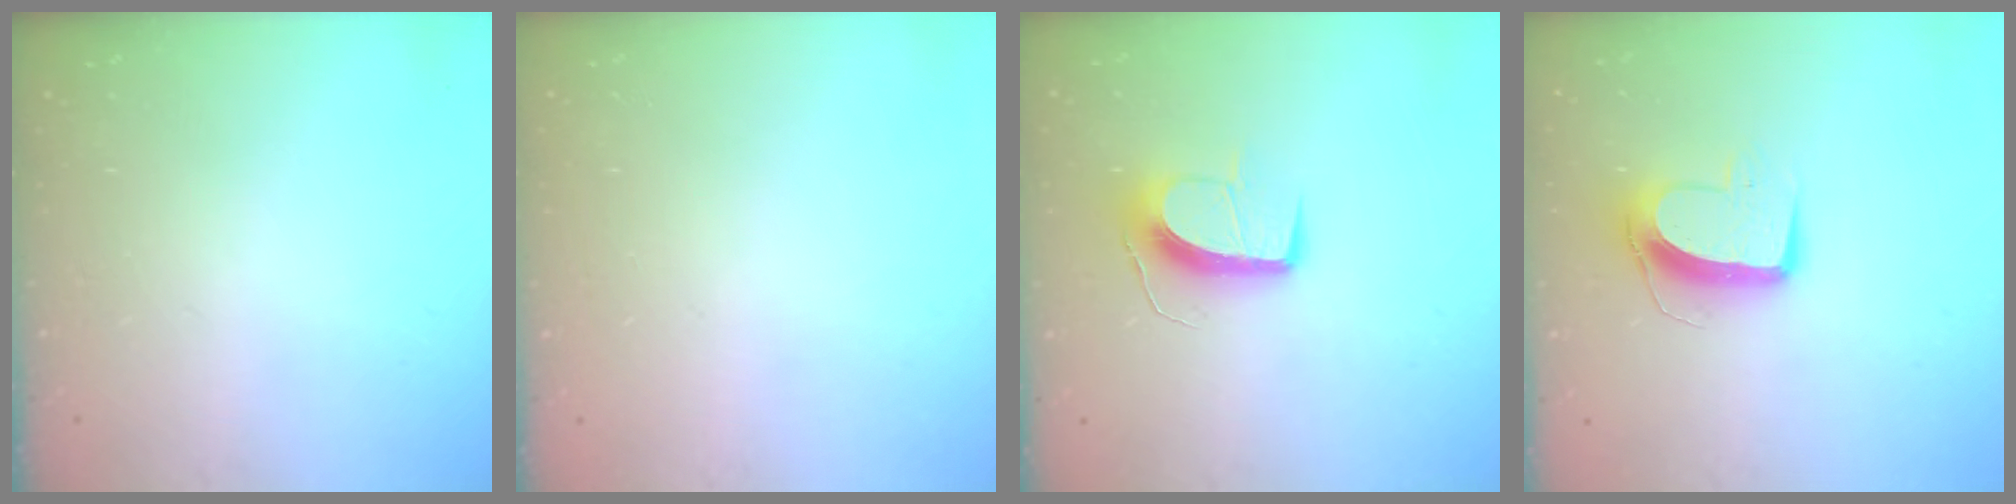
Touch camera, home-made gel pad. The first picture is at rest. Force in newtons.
{"total": 0.0}
{"total": 11.3, "press": 11.3, "slide": 0.7}
{"total": 10.8, "press": 10.7, "slide": 0.7}